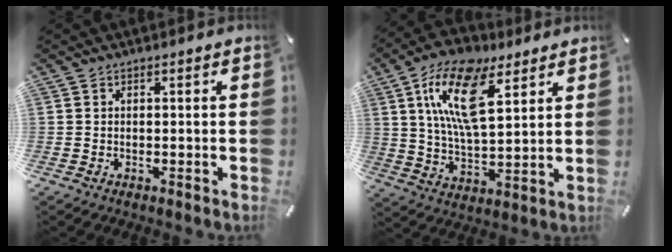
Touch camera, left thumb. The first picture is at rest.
{"total": 16.7, "force": [8.4, 7.3, 12.5], "torque": [-0.265, -0.017, 0.143]}